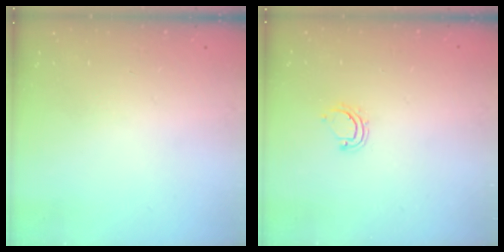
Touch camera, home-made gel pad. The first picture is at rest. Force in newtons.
{"total": 4.2, "press": 4.2, "slide": 0.4}